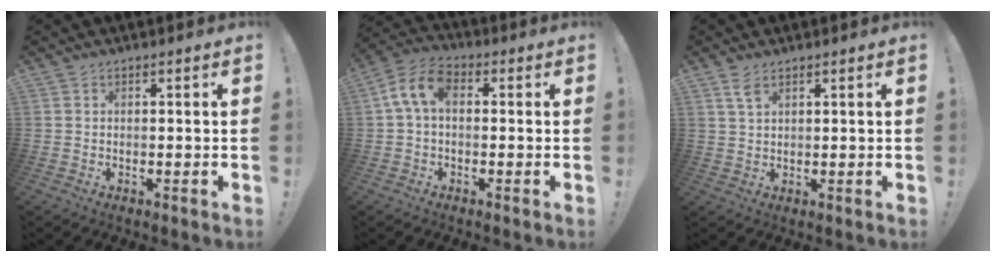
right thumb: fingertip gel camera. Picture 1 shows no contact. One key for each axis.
{"total": 9.0, "fx": 1.5, "fy": 5.3, "fz": 7.1, "tx": -0.145, "ty": 0.006, "tz": 0.030}
{"total": 3.9, "fx": 2.4, "fy": 1.6, "fz": 2.6, "tx": -0.041, "ty": -0.011, "tz": 0.042}